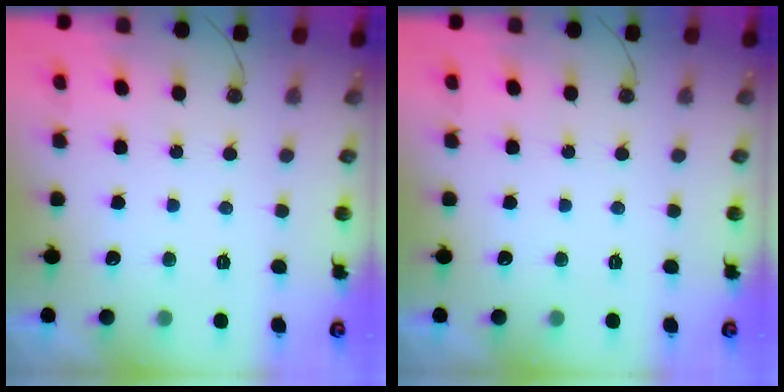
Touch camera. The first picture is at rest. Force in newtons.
{"total": 0.0}